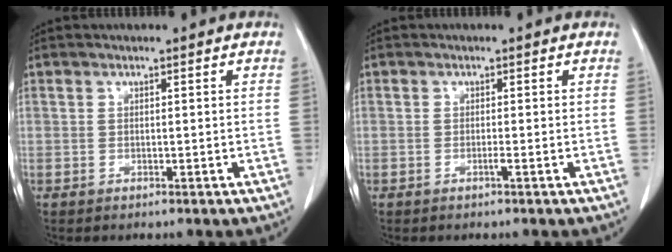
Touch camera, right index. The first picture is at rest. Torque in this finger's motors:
{"motor_torque": [0.01, 0.06, 0.14, 0.04]}